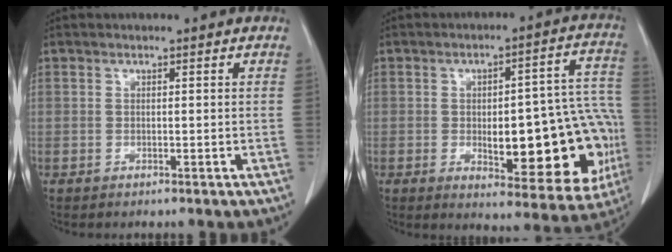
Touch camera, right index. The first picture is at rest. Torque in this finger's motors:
{"motor_torque": [1.36, -0.78, 0.56, 0.11]}